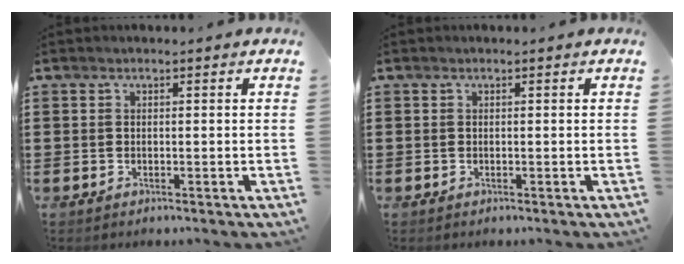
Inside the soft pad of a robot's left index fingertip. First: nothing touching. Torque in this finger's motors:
{"motor_torque": [0.00, 0.00, 0.00, 0.00]}